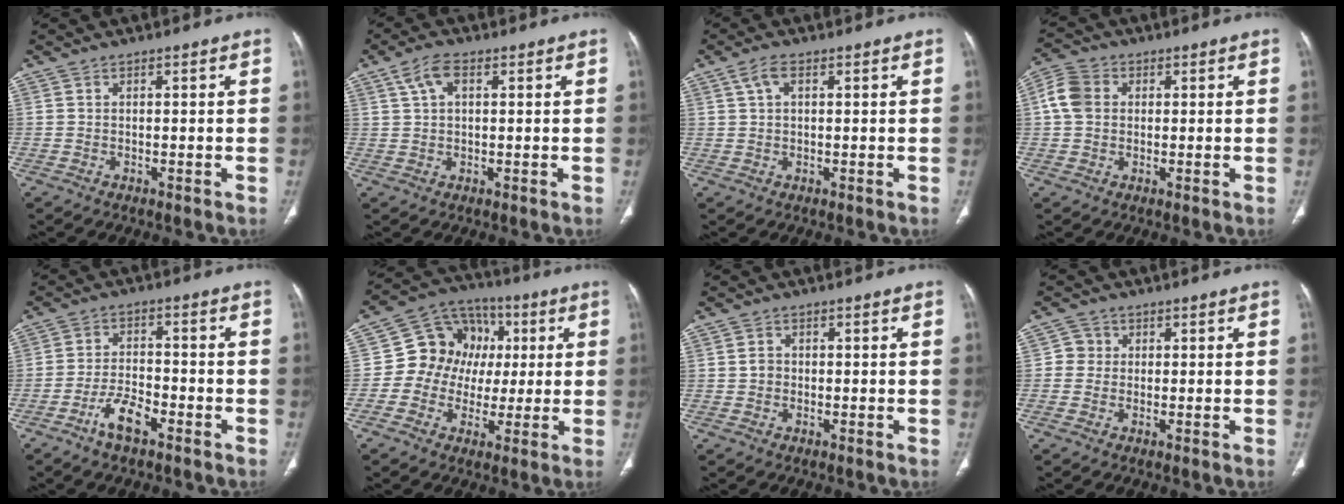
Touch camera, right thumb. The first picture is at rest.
{"total": 4.4, "force": [1.8, 2.3, 3.2], "torque": [-0.062, 0.012, 0.036]}
{"total": 3.1, "force": [1.3, 1.5, 2.4], "torque": [-0.049, 0.014, 0.027]}
{"total": 6.0, "force": [0.9, 4.8, 3.5], "torque": [-0.069, 0.014, 0.010]}
{"total": 6.4, "force": [-4.0, 2.5, 4.3], "torque": [-0.082, 0.022, -0.073]}
{"total": 13.4, "force": [0.7, 12.0, 5.8], "torque": [-0.051, 0.026, 0.005]}
{"total": 1.7, "force": [-0.1, 1.6, 0.7], "torque": [-0.005, 0.006, -0.002]}
{"total": 2.7, "force": [0.3, 2.6, 0.4], "torque": [0.014, 0.006, -0.002]}